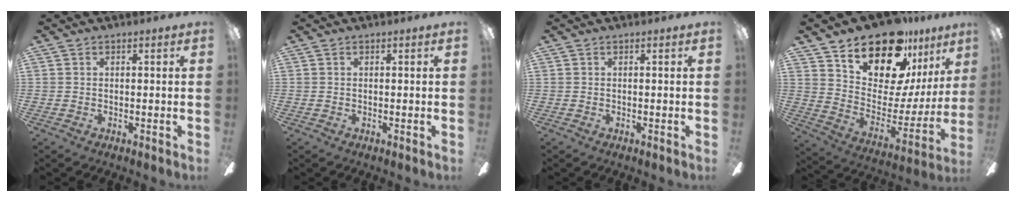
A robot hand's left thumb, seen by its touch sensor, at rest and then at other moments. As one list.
[{"total": 0.0}, {"total": 0.0}, {"total": 20.5, "force": [16.1, 8.6, 9.3], "torque": [-0.159, -0.125, 0.283]}]